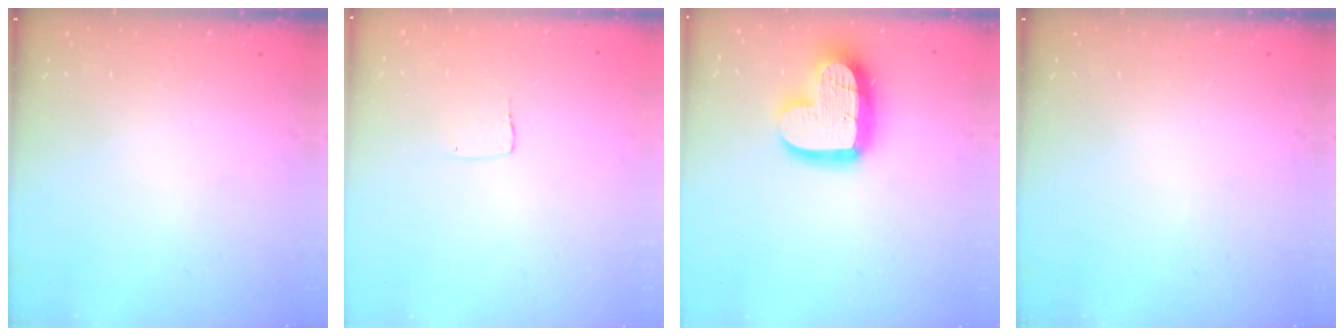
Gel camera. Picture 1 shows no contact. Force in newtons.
{"total": 3.8, "press": 3.8, "slide": 0.1}
{"total": 17.4, "press": 17.4, "slide": 1.7}
{"total": 0.0}